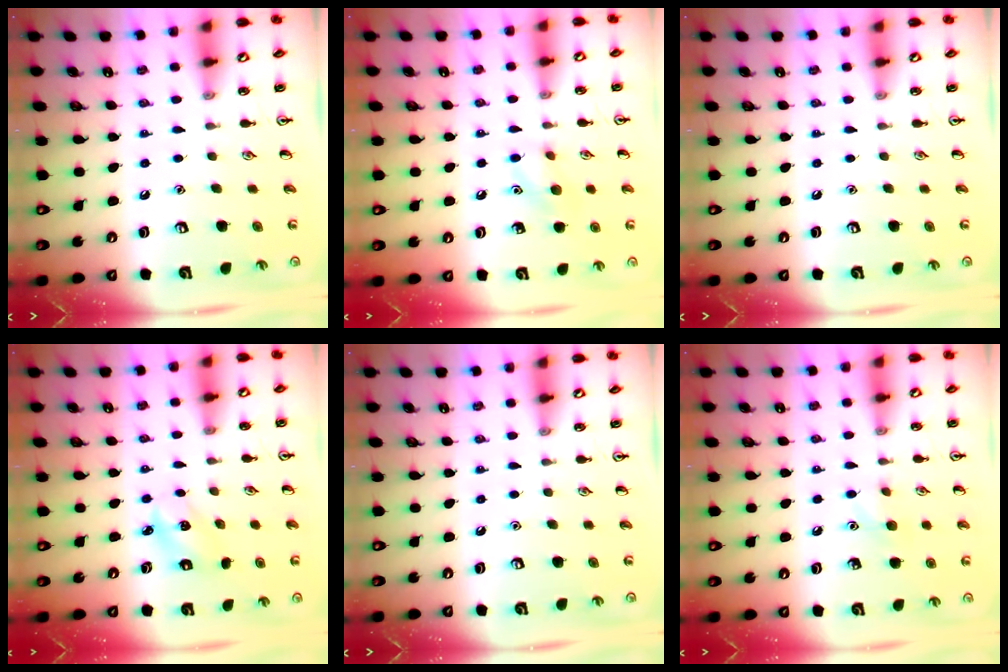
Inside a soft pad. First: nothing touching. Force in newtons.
{"total": 7.8, "press": 7.6, "slide": 1.8}
{"total": 0.0}
{"total": 2.5, "press": 2.4, "slide": 0.5}
{"total": 0.0}
{"total": 6.2, "press": 6.0, "slide": 1.7}